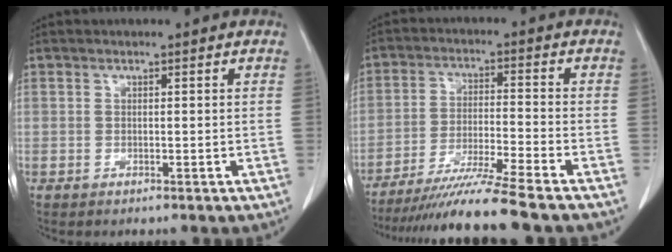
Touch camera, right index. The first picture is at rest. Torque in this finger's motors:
{"motor_torque": [1.32, -0.80, 0.60, 0.17]}